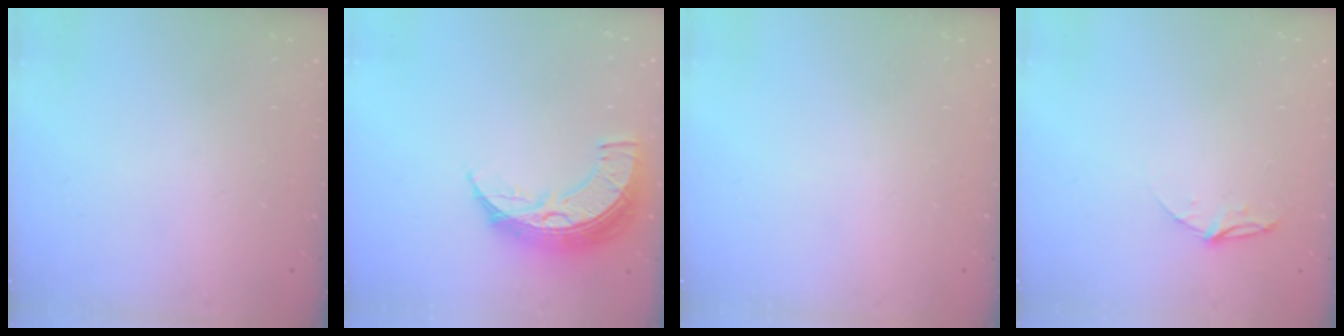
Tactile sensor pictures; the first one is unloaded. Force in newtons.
{"total": 11.9, "press": 11.8, "slide": 1.0}
{"total": 0.0}
{"total": 4.4, "press": 4.4, "slide": 0.4}